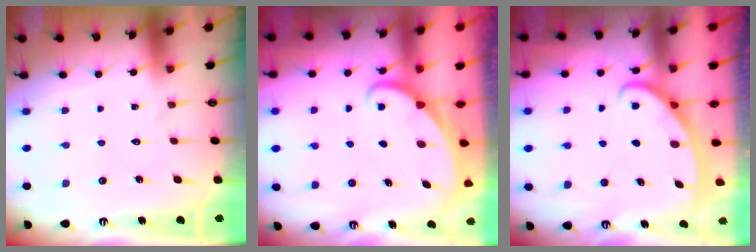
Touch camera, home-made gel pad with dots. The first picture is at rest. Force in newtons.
{"total": 1.6, "press": 1.6, "slide": 0.1}
{"total": 2.8, "press": 2.8, "slide": 0.4}